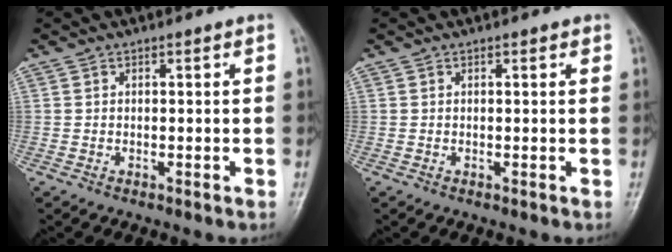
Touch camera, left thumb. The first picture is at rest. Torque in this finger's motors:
{"motor_torque": [-0.14, 0.07, -0.10, -0.03, 0.00]}